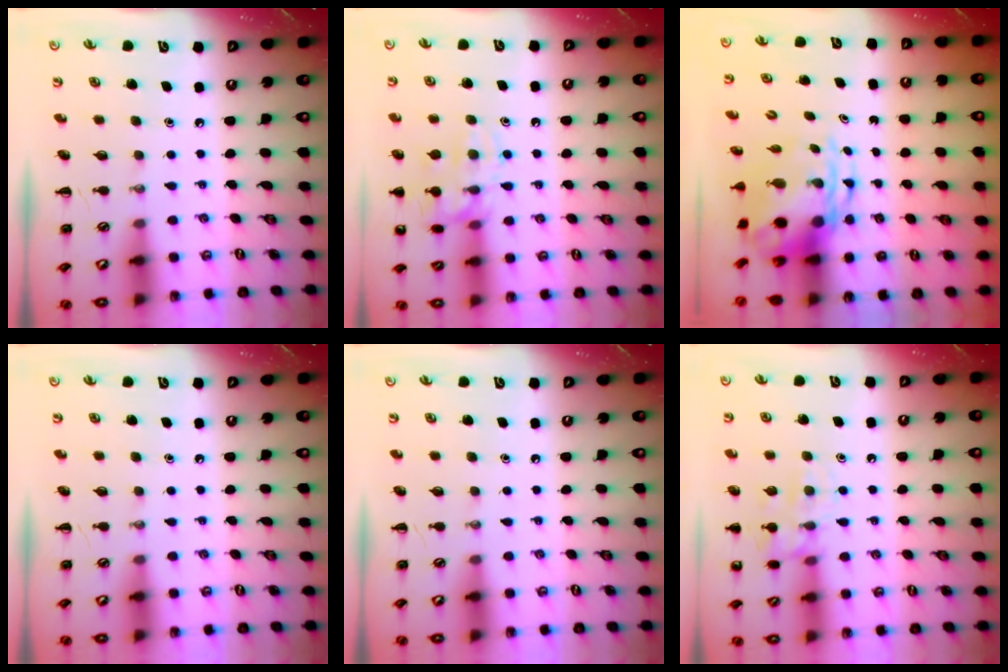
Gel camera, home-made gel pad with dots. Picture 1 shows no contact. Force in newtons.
{"total": 13.9, "press": 13.9, "slide": 0.8}
{"total": 6.3, "press": 6.0, "slide": 1.8}
{"total": 0.0}
{"total": 0.0}
{"total": 10.9, "press": 10.9, "slide": 0.8}